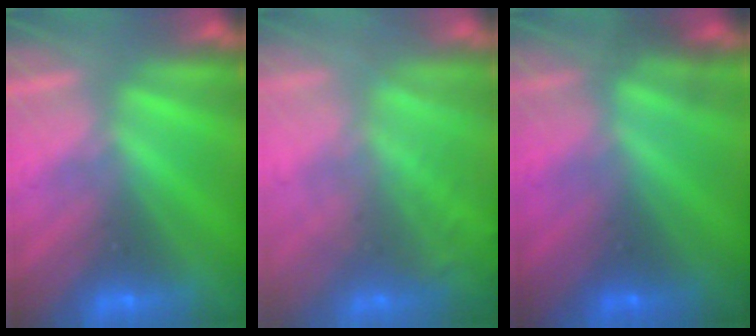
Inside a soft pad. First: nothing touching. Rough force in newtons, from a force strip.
{"total": 7.5}
{"total": 4.7}